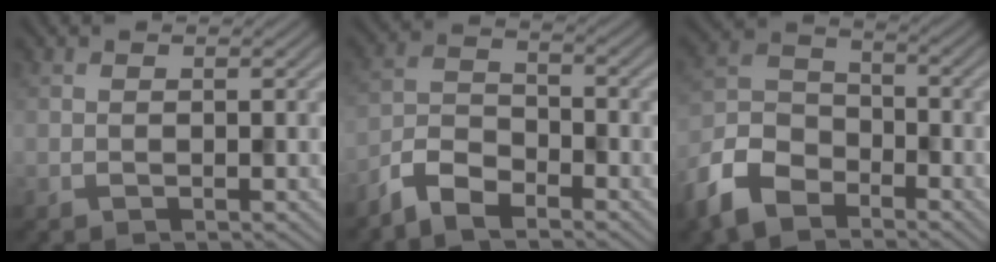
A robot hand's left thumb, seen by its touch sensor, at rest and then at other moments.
{"total": 5.7, "force": [-4.5, 2.0, 2.8], "torque": [-0.058, -0.002, -0.106]}
{"total": 9.2, "force": [-6.4, 5.0, 4.4], "torque": [-0.112, -0.009, -0.151]}